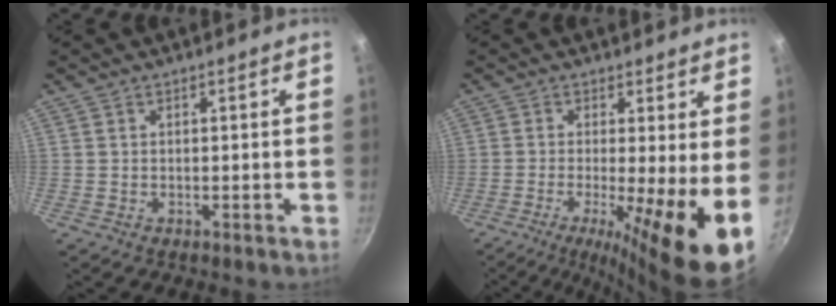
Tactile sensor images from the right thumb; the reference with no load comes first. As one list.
[{"total": 12.4, "force": [-2.0, 2.2, 12.1], "torque": [-0.184, -0.017, -0.034]}]